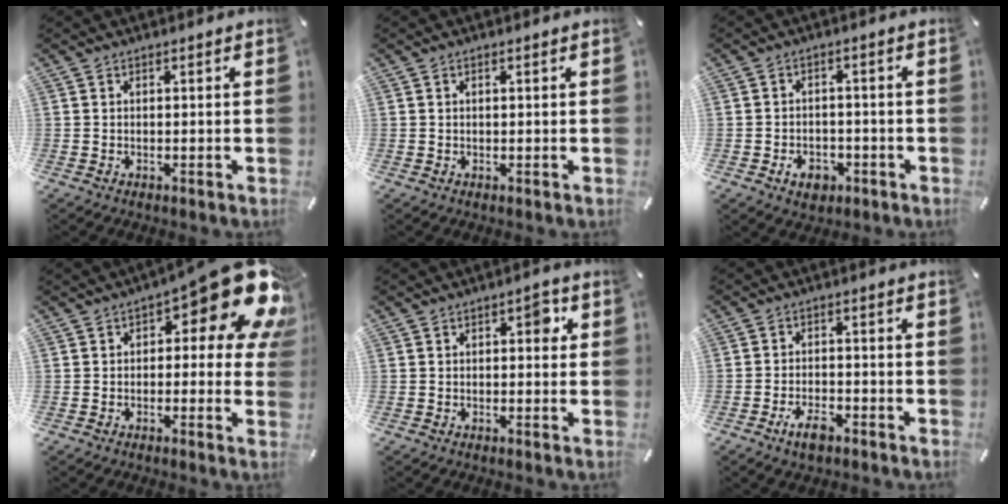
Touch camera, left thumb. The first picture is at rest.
{"total": 0.7, "force": [0.2, 0.3, 0.6], "torque": [-0.010, 0.003, 0.002]}
{"total": 5.3, "force": [-2.6, 3.9, 2.5], "torque": [-0.051, 0.009, -0.046]}
{"total": 17.4, "force": [7.9, 6.8, 13.9], "torque": [-0.174, -0.059, 0.130]}
{"total": 3.9, "force": [0.8, 1.9, 3.3], "torque": [-0.035, -0.001, 0.002]}
{"total": 5.1, "force": [-3.3, 2.3, 3.2], "torque": [-0.068, 0.014, -0.063]}